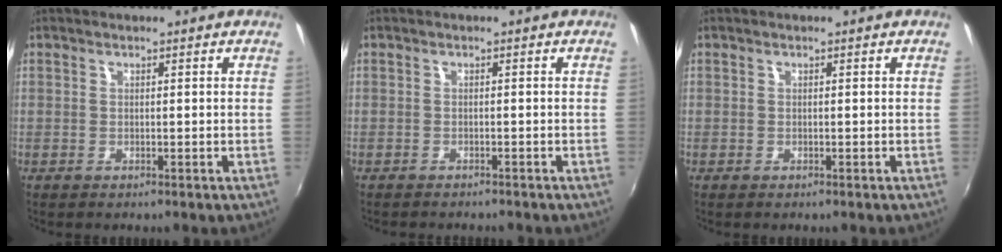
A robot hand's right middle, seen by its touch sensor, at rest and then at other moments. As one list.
[{"total": 2.7, "force": [-2.5, 0.6, 0.8], "torque": [-0.021, -0.012, -0.039]}, {"total": 0.0}]